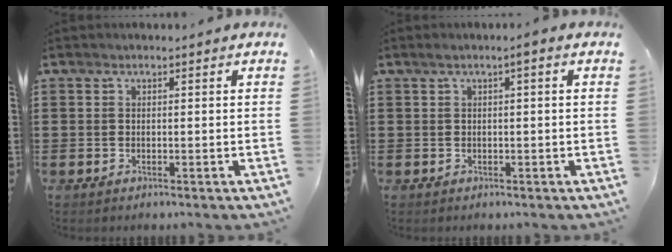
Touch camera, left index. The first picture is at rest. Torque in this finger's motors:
{"motor_torque": [0.36, -0.20, 0.18, 0.04]}